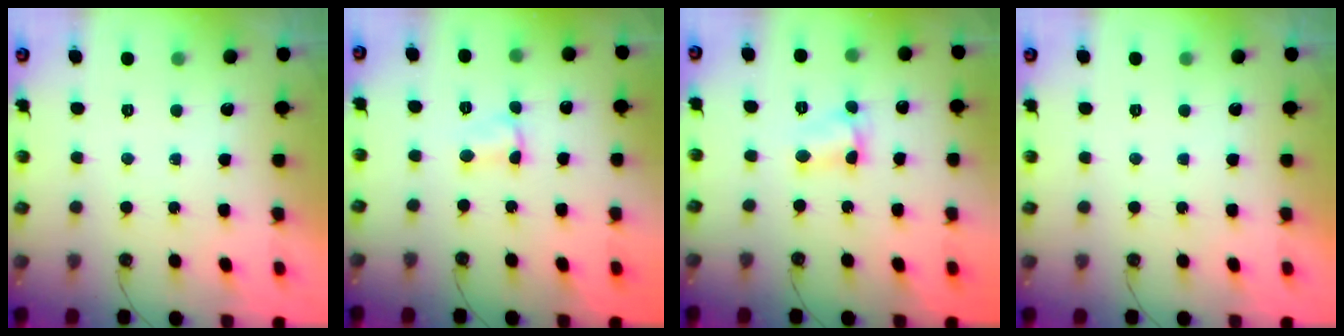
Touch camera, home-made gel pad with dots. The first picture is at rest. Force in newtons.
{"total": 1.9, "press": 1.9, "slide": 0.3}
{"total": 3.1, "press": 3.1, "slide": 0.2}
{"total": 0.0}